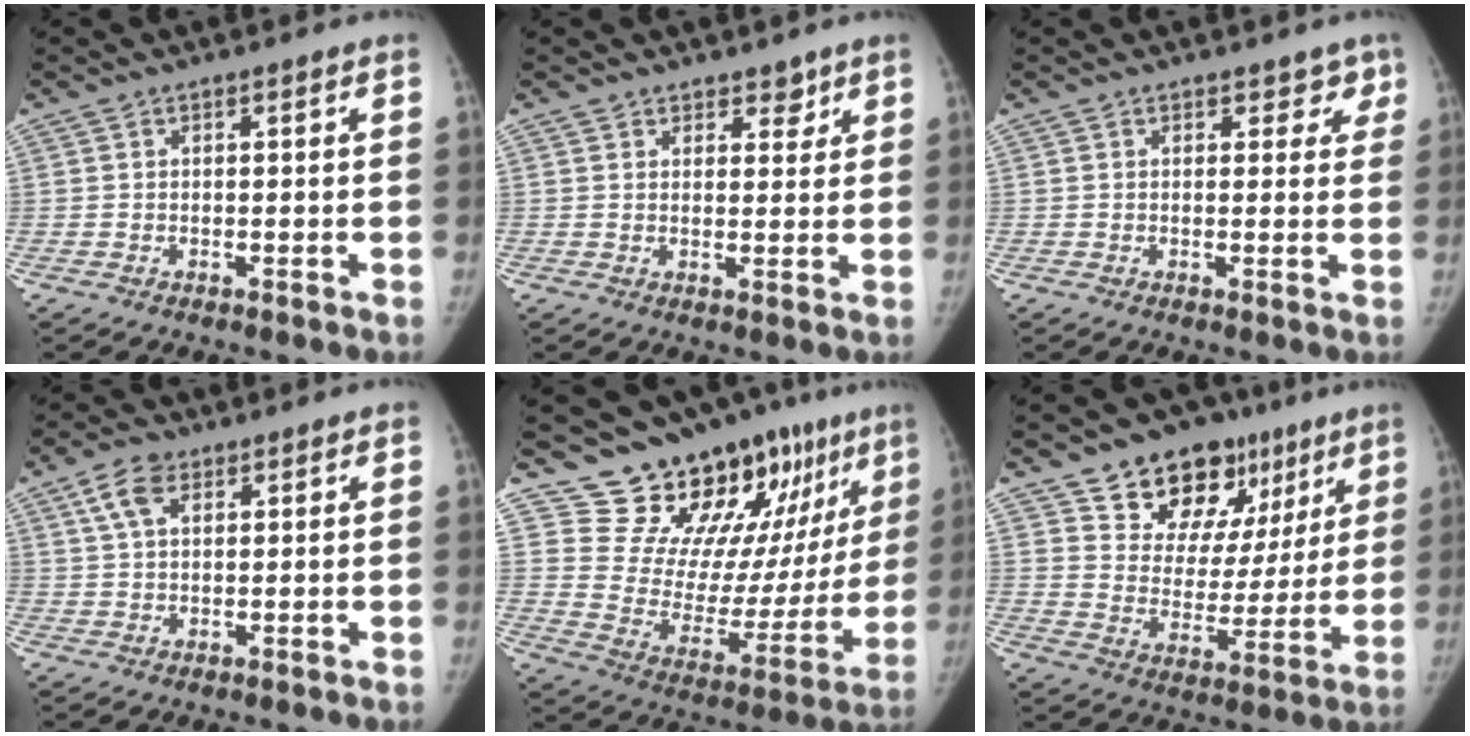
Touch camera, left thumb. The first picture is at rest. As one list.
[{"total": 3.1, "force": [2.3, 1.9, 0.6], "torque": [0.025, -0.013, 0.034]}, {"total": 3.1, "force": [2.0, 2.1, 0.9], "torque": [0.030, -0.007, 0.019]}, {"total": 5.6, "force": [2.7, 3.4, 3.5], "torque": [-0.052, 0.002, 0.051]}, {"total": 20.8, "force": [15.6, 8.8, 10.6], "torque": [-0.083, -0.109, 0.236]}, {"total": 19.4, "force": [11.7, 12.6, 8.9], "torque": [-0.061, -0.029, 0.184]}]